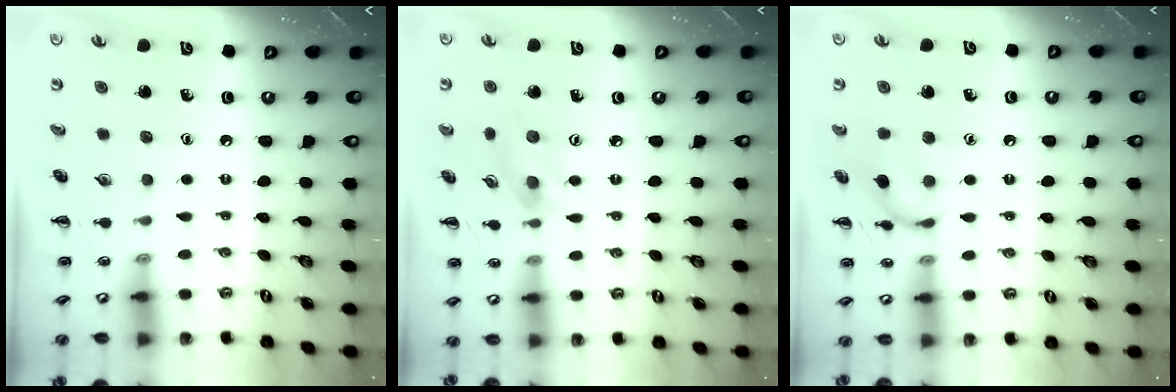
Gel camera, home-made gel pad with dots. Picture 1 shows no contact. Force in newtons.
{"total": 3.1, "press": 3.0, "slide": 0.7}
{"total": 9.0, "press": 9.0, "slide": 0.6}